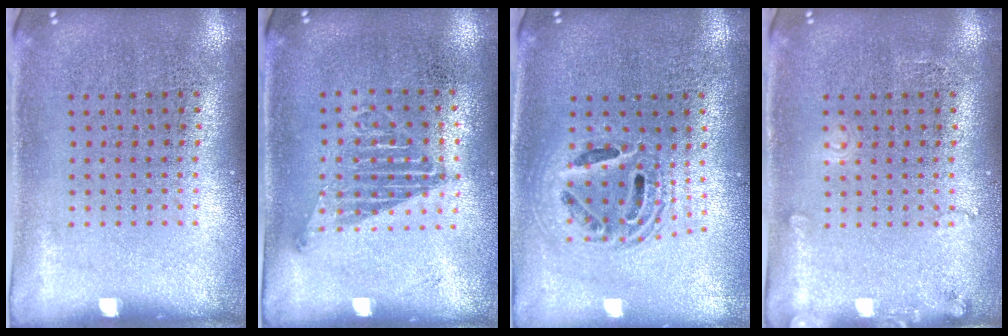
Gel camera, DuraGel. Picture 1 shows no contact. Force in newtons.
{"total": 1.1, "press": 1.0, "slide": 0.6}
{"total": 1.7, "press": 1.5, "slide": 1.0}
{"total": 1.3, "press": 1.3, "slide": 0.1}